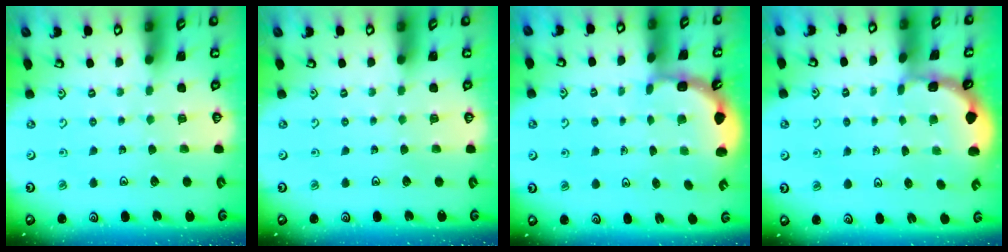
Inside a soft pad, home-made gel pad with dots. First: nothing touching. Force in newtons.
{"total": 0.0}
{"total": 2.3, "press": 2.1, "slide": 0.9}
{"total": 1.2, "press": 1.2, "slide": 0.3}